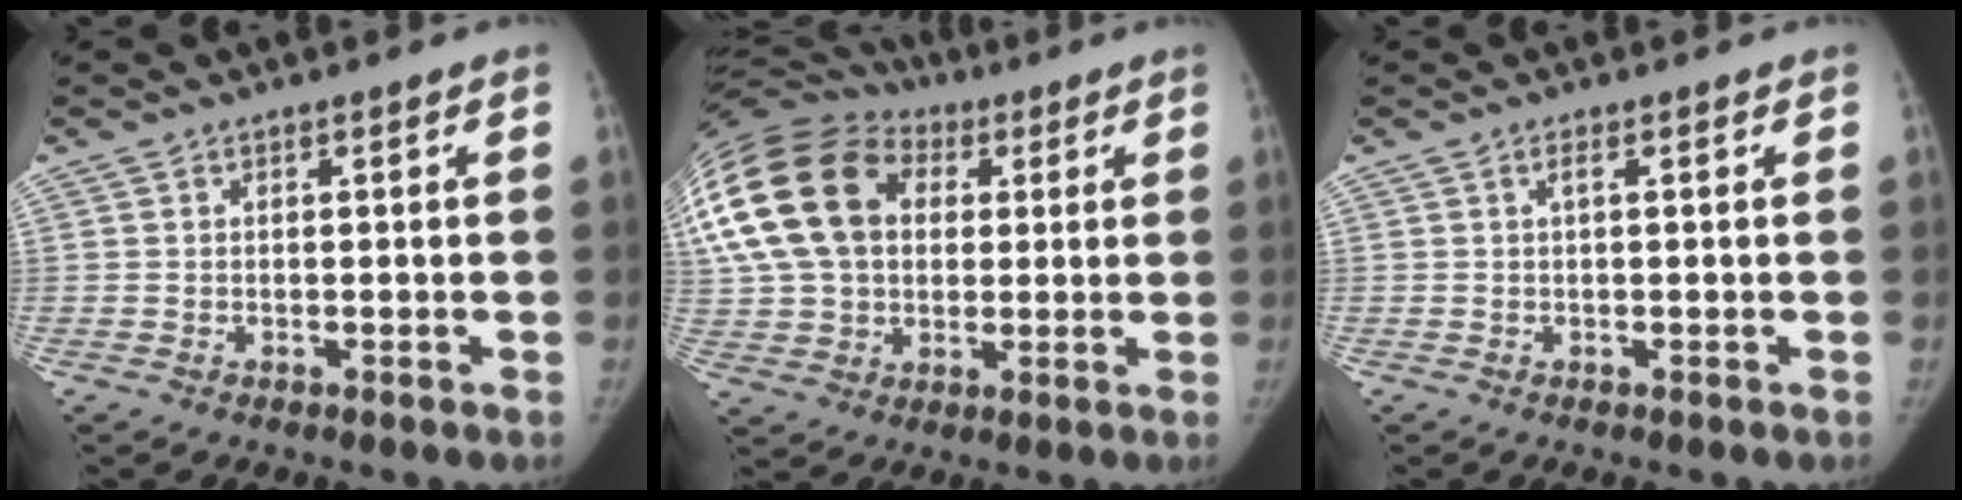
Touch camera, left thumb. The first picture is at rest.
{"total": 27.7, "force": [6.7, 20.3, 17.6], "torque": [-0.397, 0.061, 0.132]}
{"total": 1.1, "force": [0.3, 0.2, 1.0], "torque": [-0.024, 0.004, 0.003]}